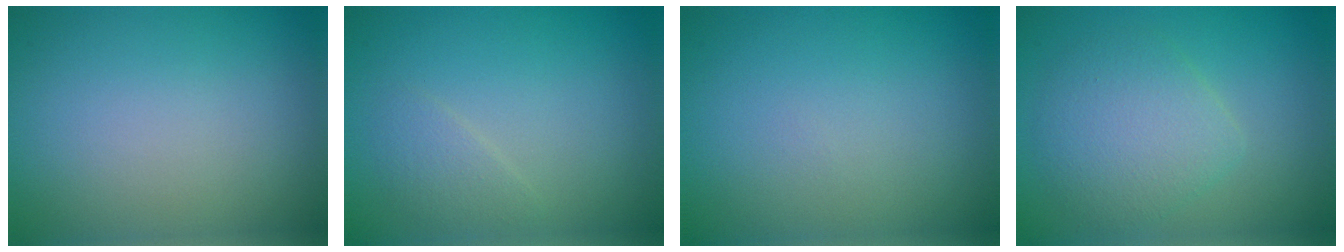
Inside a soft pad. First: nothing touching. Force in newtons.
{"total": 1.3, "press": 1.3, "slide": 0.1}
{"total": 0.0}
{"total": 3.9, "press": 3.9, "slide": 0.2}